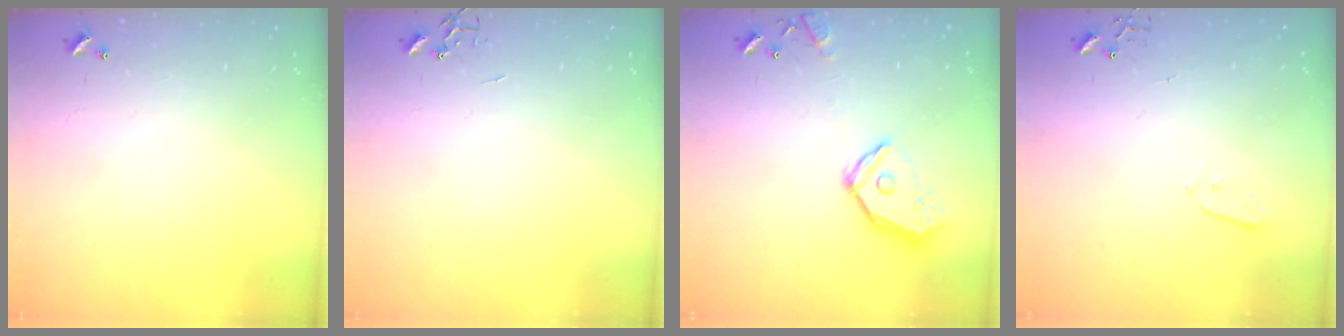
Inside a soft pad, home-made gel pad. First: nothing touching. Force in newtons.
{"total": 0.0}
{"total": 15.5, "press": 15.3, "slide": 2.2}
{"total": 2.9, "press": 2.8, "slide": 0.7}